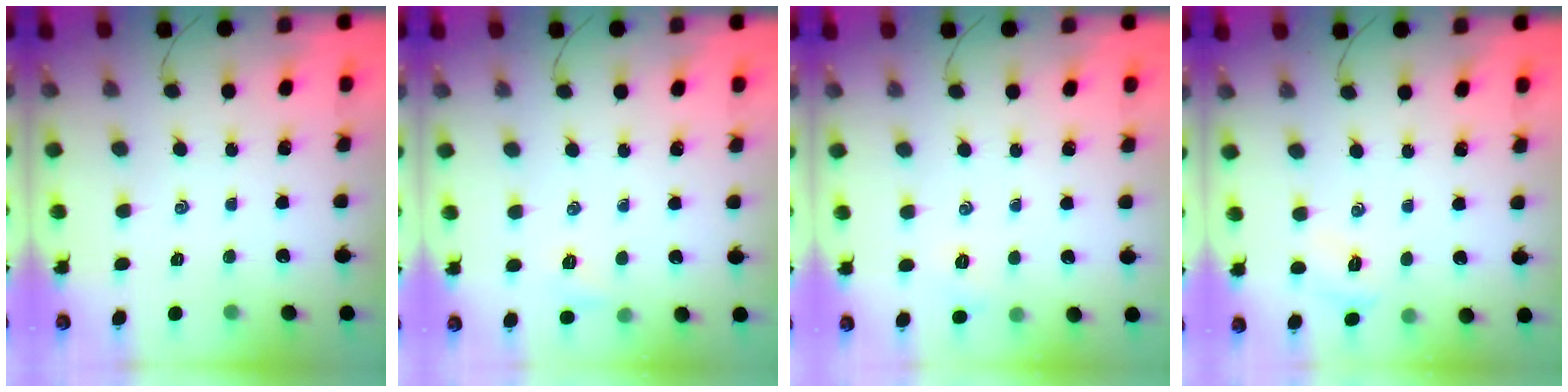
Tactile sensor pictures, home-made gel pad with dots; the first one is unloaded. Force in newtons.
{"total": 5.5, "press": 5.4, "slide": 1.2}
{"total": 4.6, "press": 4.4, "slide": 1.2}
{"total": 3.6, "press": 3.5, "slide": 1.0}